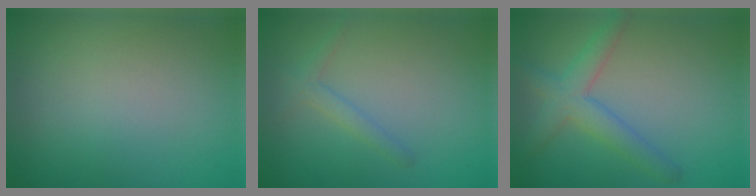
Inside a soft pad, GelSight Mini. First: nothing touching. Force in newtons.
{"total": 1.5, "press": 1.5, "slide": 0.1}
{"total": 3.6, "press": 3.6, "slide": 0.1}